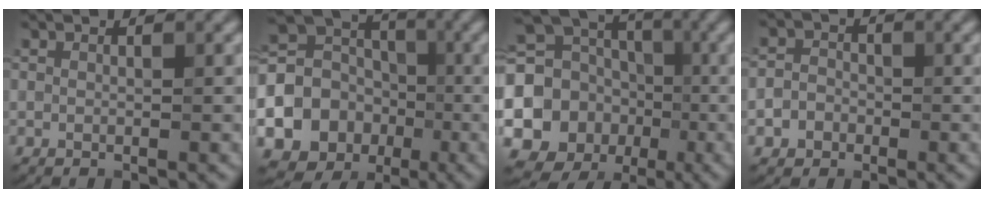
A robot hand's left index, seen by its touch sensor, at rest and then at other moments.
{"total": 15.7, "force": [-3.9, 14.4, 4.9], "torque": [-0.119, -0.007, -0.091]}
{"total": 15.5, "force": [-1.8, 14.2, 5.8], "torque": [-0.123, -0.005, -0.054]}
{"total": 2.5, "force": [-1.0, 2.2, 0.7], "torque": [0.011, 0.001, -0.026]}